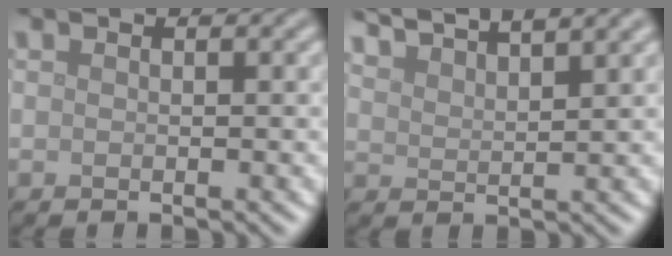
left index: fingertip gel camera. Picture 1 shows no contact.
{"total": 5.9, "force": [5.2, 1.1, 2.7], "torque": [-0.027, 0.025, 0.060]}